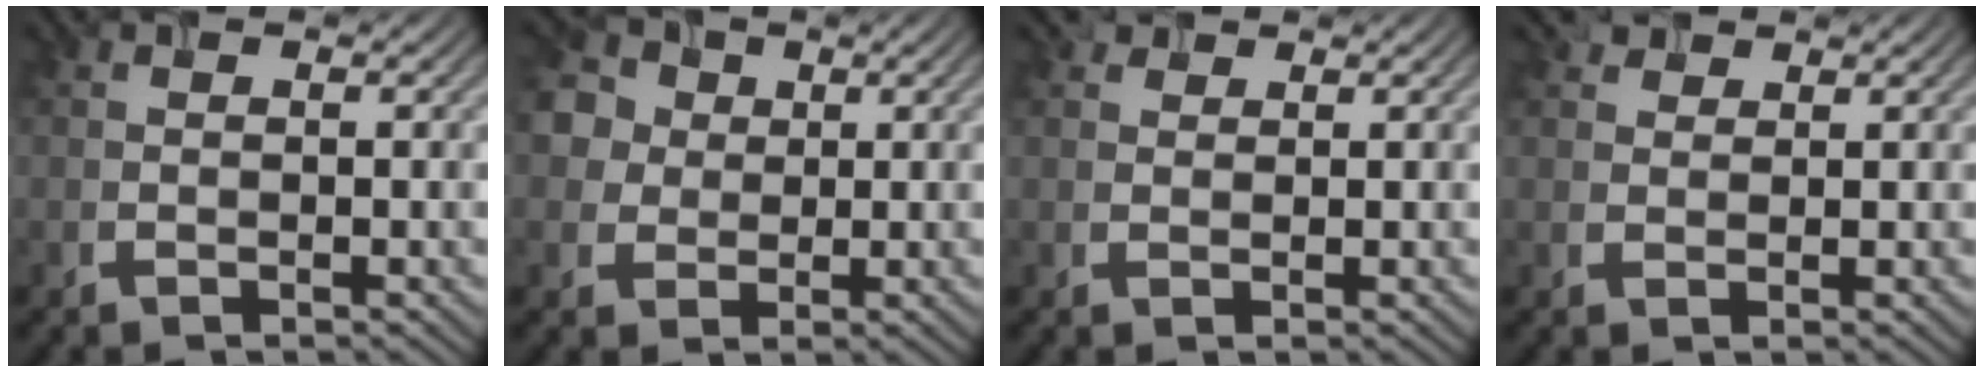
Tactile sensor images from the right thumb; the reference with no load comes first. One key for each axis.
{"total": 9.1, "fx": 3.0, "fy": 7.3, "fz": 4.5, "tx": -0.146, "ty": 0.046, "tz": 0.051}
{"total": 1.7, "fx": 1.2, "fy": 1.1, "fz": 0.6, "tx": -0.012, "ty": 0.007, "tz": 0.030}
{"total": 2.9, "fx": 2.1, "fy": 1.7, "fz": 1.1, "tx": -0.026, "ty": 0.011, "tz": 0.049}